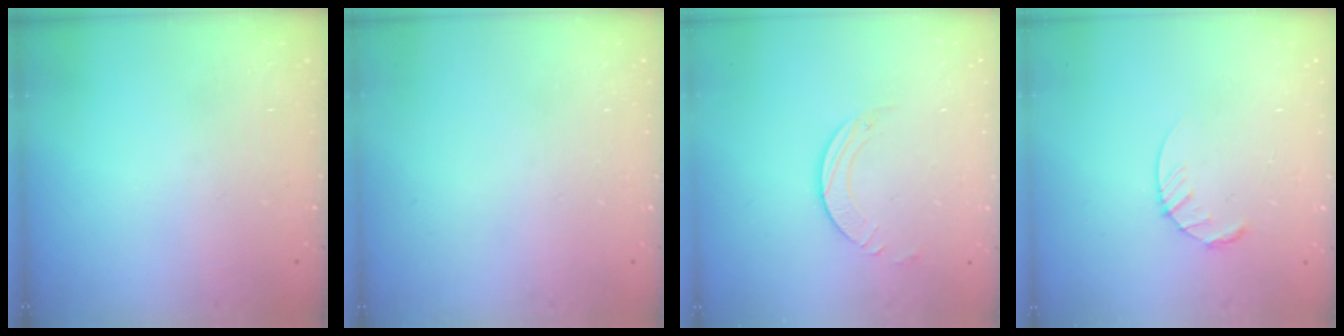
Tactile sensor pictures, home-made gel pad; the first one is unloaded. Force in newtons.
{"total": 0.0}
{"total": 2.5, "press": 2.5, "slide": 0.2}
{"total": 4.5, "press": 4.5, "slide": 0.5}